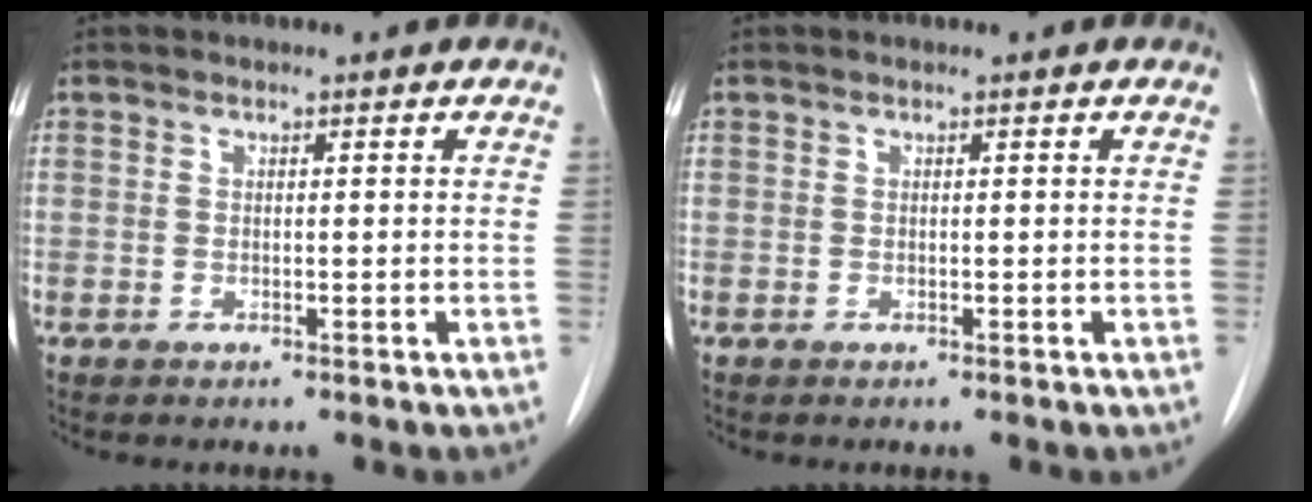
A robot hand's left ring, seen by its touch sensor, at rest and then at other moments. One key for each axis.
{"total": 0.0}